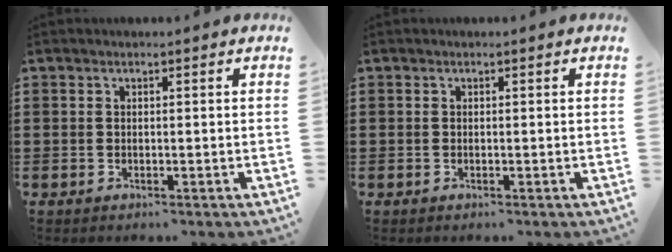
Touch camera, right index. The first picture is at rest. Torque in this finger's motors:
{"motor_torque": [0.00, 0.00, 0.06, -0.01]}